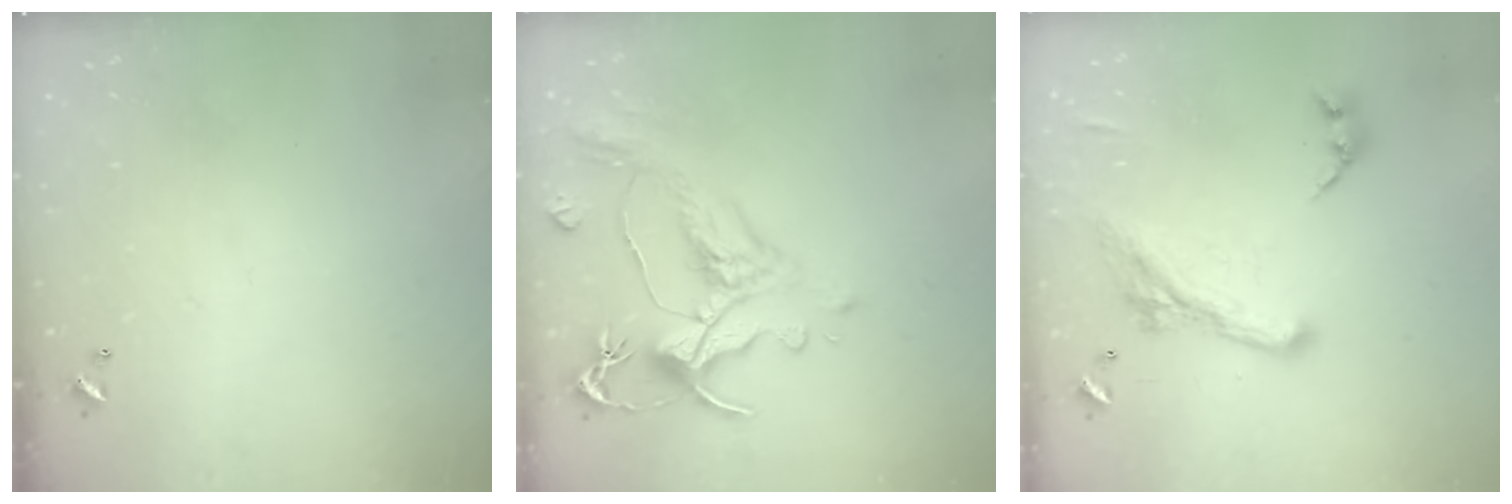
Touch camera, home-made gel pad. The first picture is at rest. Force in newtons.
{"total": 1.6, "press": 0.4, "slide": 1.6}
{"total": 5.6, "press": 5.3, "slide": 1.6}